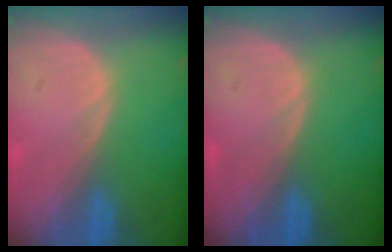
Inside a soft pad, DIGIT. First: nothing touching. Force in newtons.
{"total": 0.0}